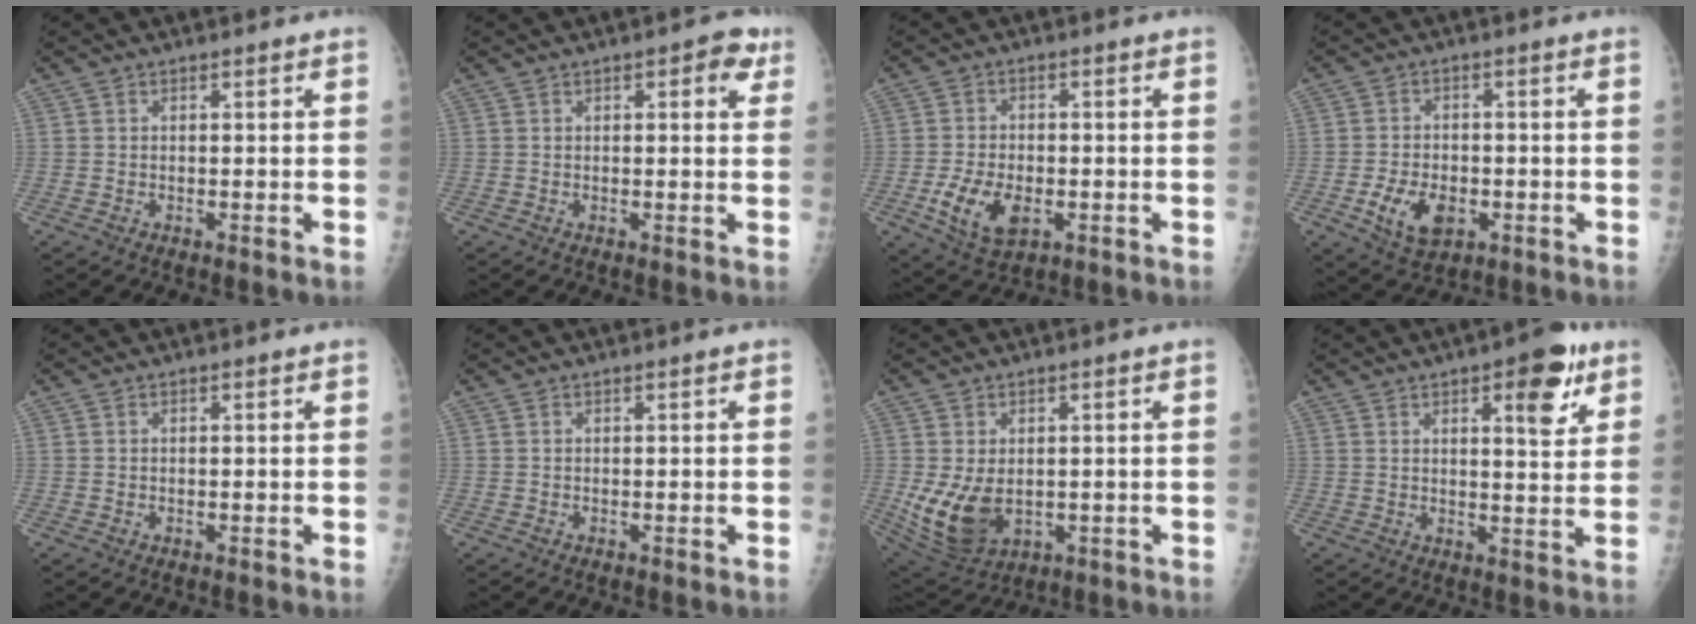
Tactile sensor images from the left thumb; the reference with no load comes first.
{"total": 4.4, "force": [1.9, 2.0, 3.5], "torque": [-0.024, -0.001, 0.014]}
{"total": 9.0, "force": [-2.7, 5.5, 6.6], "torque": [-0.116, -0.002, -0.041]}
{"total": 8.2, "force": [-2.7, 5.3, 5.6], "torque": [-0.088, 0.004, -0.039]}
{"total": 0.0}
{"total": 0.0}
{"total": 10.4, "force": [-0.8, 7.2, 7.5], "torque": [-0.133, -0.014, 0.008]}
{"total": 9.9, "force": [5.0, 3.5, 7.8], "torque": [-0.081, -0.021, 0.062]}